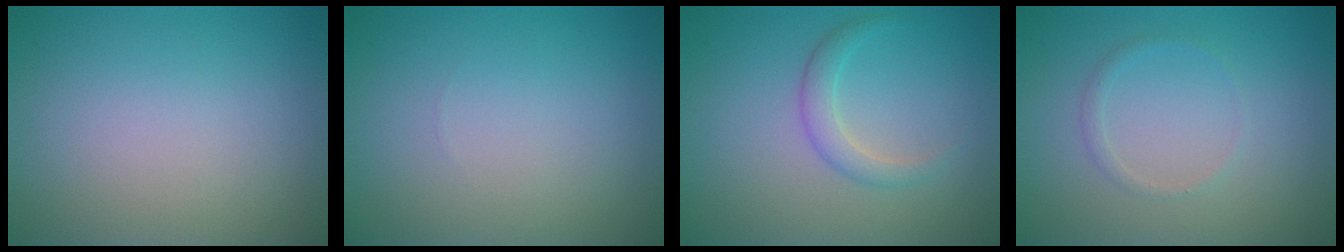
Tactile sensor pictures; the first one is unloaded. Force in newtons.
{"total": 0.0}
{"total": 1.9, "press": 1.9, "slide": 0.0}
{"total": 0.8, "press": 0.8, "slide": 0.0}